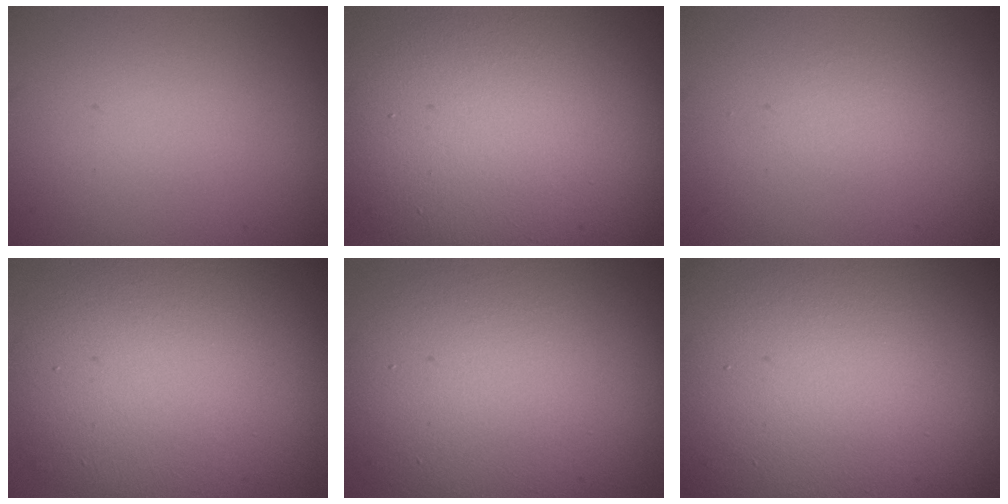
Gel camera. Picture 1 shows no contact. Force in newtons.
{"total": 16.4, "press": 16.3, "slide": 1.4}
{"total": 0.8, "press": 0.8, "slide": 0.0}
{"total": 12.9, "press": 12.8, "slide": 1.4}
{"total": 14.7, "press": 14.7, "slide": 0.6}
{"total": 25.5, "press": 25.4, "slide": 1.3}